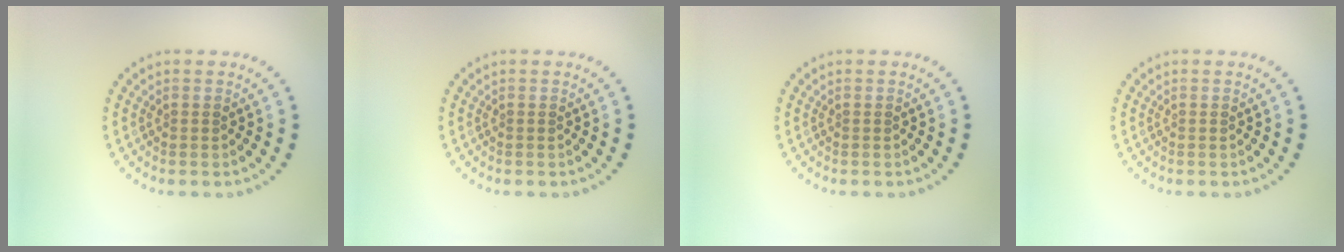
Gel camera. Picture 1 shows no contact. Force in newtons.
{"total": 0.0}
{"total": 0.0}
{"total": 0.0}